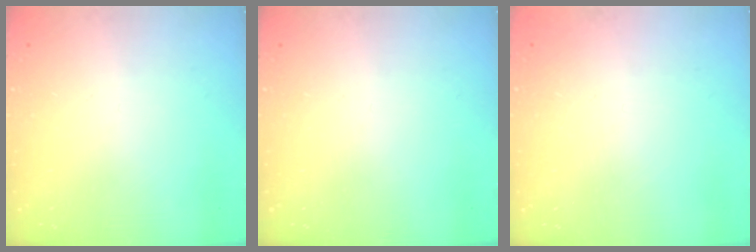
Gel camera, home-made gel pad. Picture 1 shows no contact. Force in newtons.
{"total": 0.0}
{"total": 2.3, "press": 2.3, "slide": 0.1}